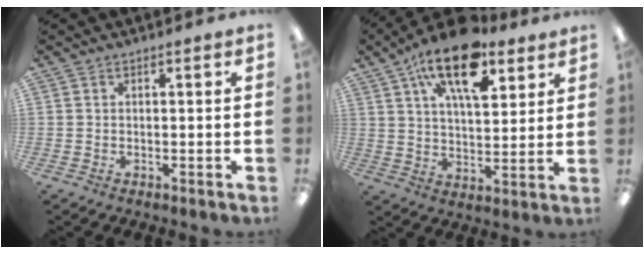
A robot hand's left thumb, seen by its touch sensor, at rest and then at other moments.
{"total": 17.3, "force": [10.7, 7.8, 11.1], "torque": [-0.169, -0.050, 0.178]}